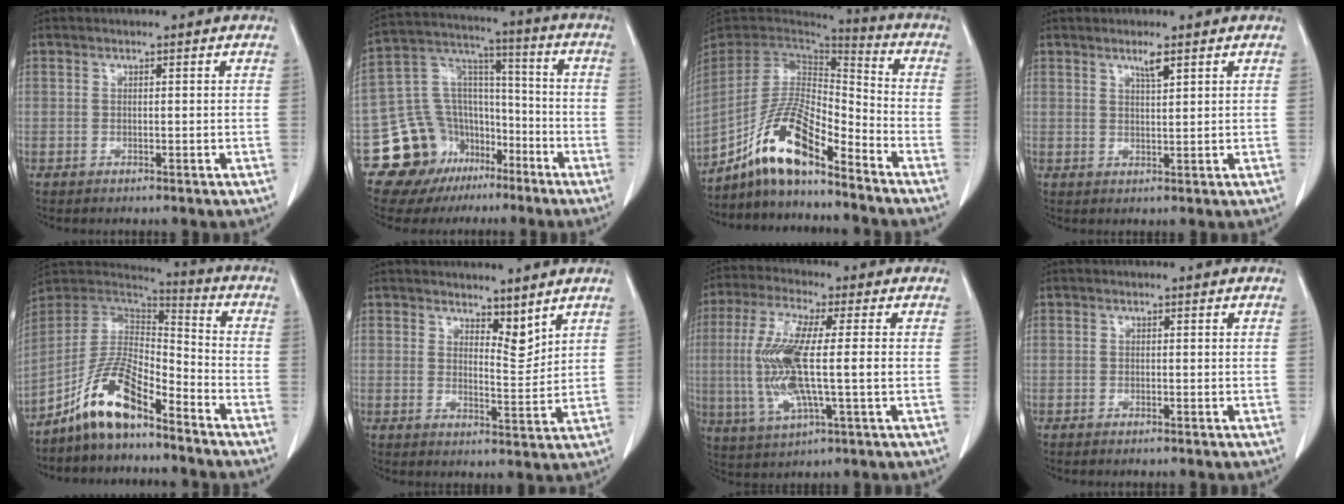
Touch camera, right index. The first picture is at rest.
{"total": 16.6, "force": [-8.7, 13.0, 5.3], "torque": [-0.096, 0.098, -0.134]}
{"total": 13.7, "force": [-9.4, 2.9, 9.6], "torque": [-0.190, 0.010, -0.174]}
{"total": 2.1, "force": [1.4, 0.1, 1.5], "torque": [-0.031, -0.003, 0.027]}
{"total": 11.8, "force": [-8.2, 3.1, 7.8], "torque": [-0.165, 0.017, -0.157]}
{"total": 4.1, "force": [3.4, 1.3, 1.8], "torque": [-0.024, -0.012, 0.059]}
{"total": 12.6, "force": [-0.4, 1.7, 12.5], "torque": [-0.269, -0.005, -0.008]}
{"total": 0.7, "force": [-0.5, 0.1, 0.4], "torque": [-0.011, -0.002, -0.006]}